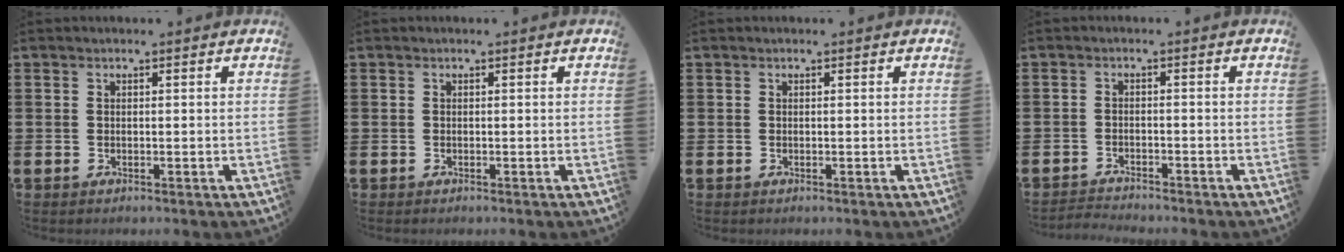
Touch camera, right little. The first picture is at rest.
{"total": 0.0}
{"total": 0.0}
{"total": 1.8, "force": [-1.8, -0.1, -0.2], "torque": [-0.001, 0.003, -0.039]}